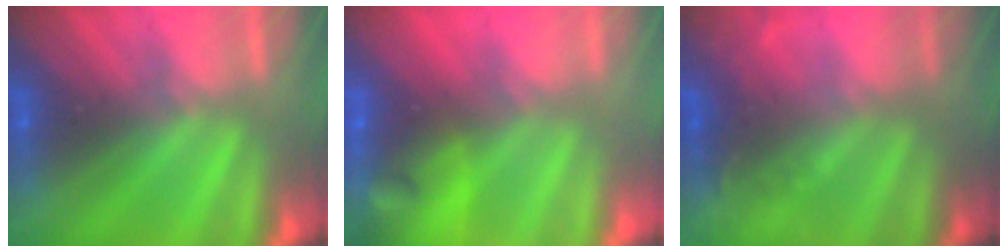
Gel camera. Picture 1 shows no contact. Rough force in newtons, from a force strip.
{"total": 11.6}
{"total": 2.2}